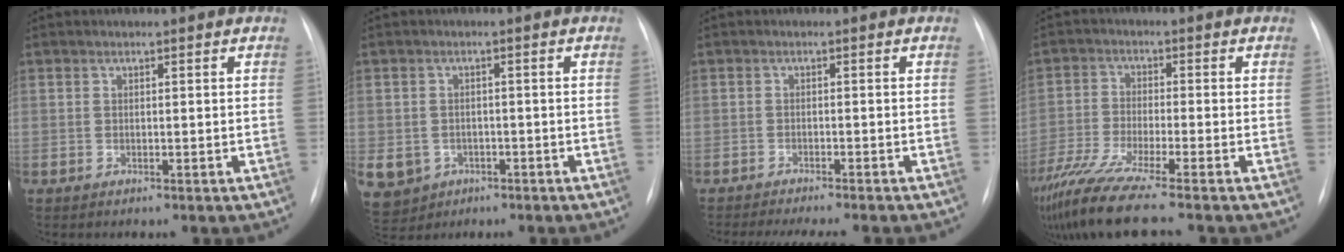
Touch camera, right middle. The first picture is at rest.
{"total": 10.9, "force": [-4.3, 9.4, 3.4], "torque": [-0.107, 0.008, -0.052]}
{"total": 10.9, "force": [-9.6, 0.9, 5.0], "torque": [-0.059, -0.013, -0.127]}
{"total": 11.6, "force": [-9.0, -0.9, 7.2], "torque": [-0.134, -0.038, -0.157]}